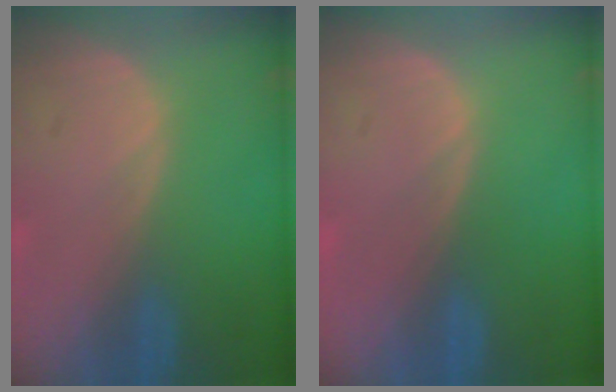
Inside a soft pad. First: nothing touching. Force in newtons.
{"total": 0.0}